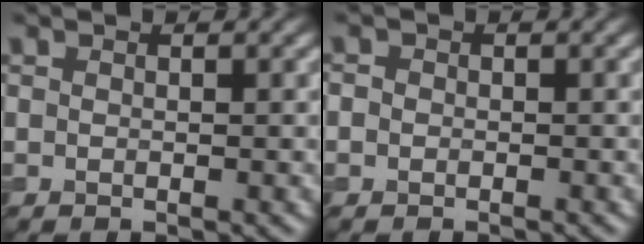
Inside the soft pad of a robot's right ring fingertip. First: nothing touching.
{"total": 1.0, "force": [-0.6, 0.8, 0.2], "torque": [0.005, 0.005, -0.012]}